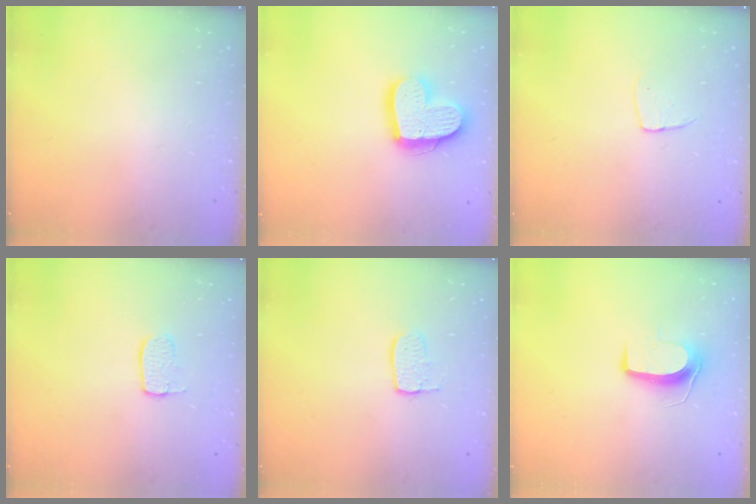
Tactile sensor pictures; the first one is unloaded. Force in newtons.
{"total": 17.7, "press": 17.7, "slide": 1.5}
{"total": 5.2, "press": 5.2, "slide": 0.4}
{"total": 7.1, "press": 7.0, "slide": 0.4}
{"total": 6.3, "press": 6.3, "slide": 0.4}
{"total": 8.9, "press": 8.9, "slide": 0.7}